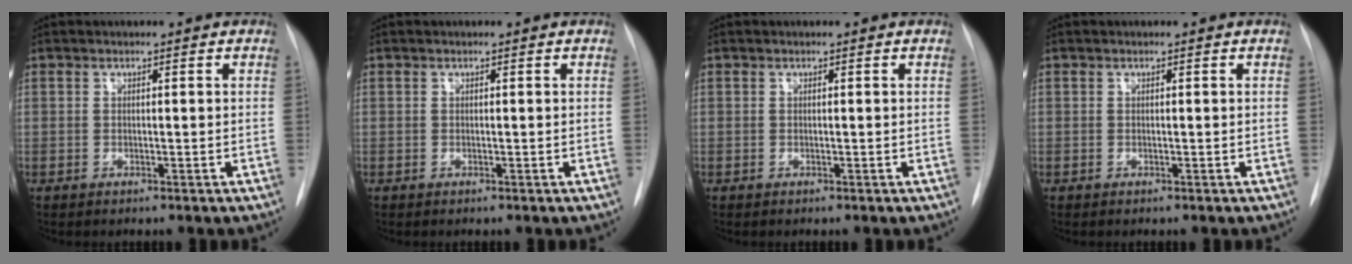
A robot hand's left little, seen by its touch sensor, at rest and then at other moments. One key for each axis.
{"total": 0.0}
{"total": 0.0}
{"total": 0.0}